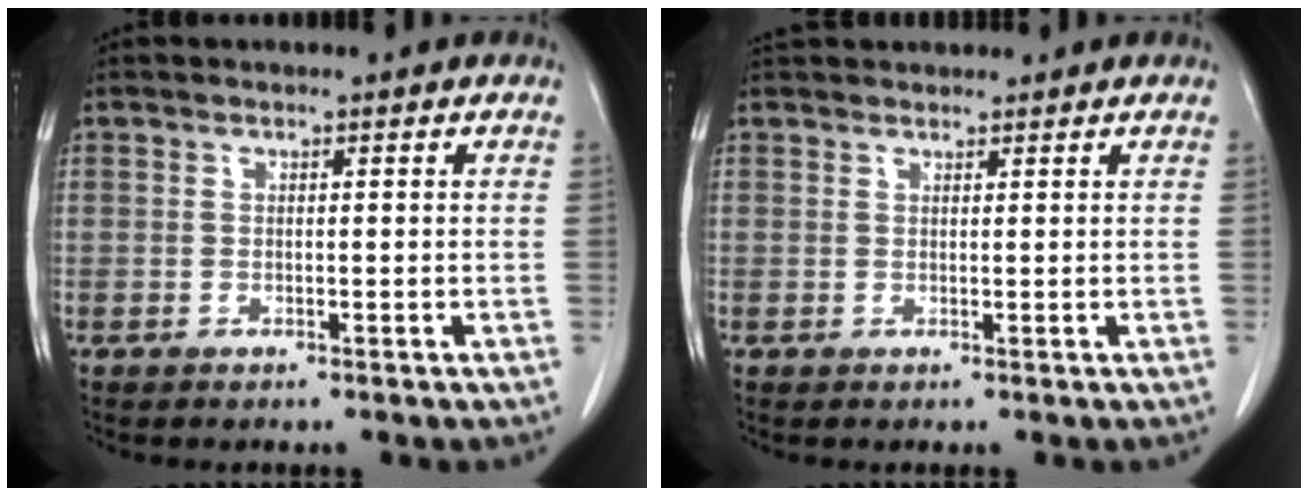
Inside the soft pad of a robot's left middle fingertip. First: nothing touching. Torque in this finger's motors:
{"motor_torque": [0.12, -0.13, -0.16, -0.04]}